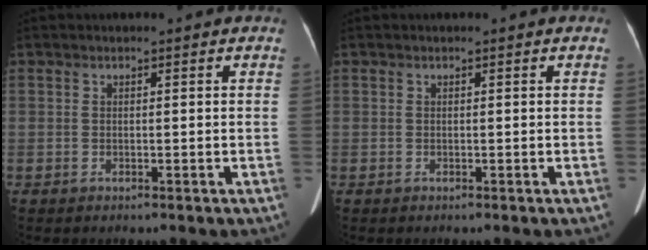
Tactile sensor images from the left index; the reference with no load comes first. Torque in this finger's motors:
{"motor_torque": [0.00, 0.00, 0.00, 0.00]}